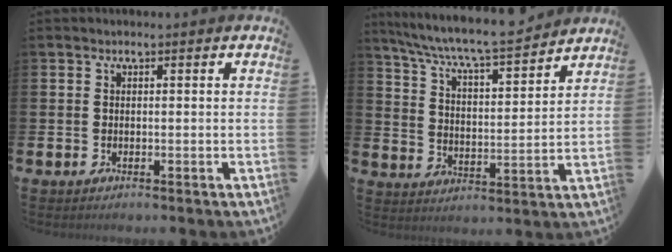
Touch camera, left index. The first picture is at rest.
{"total": 8.0, "force": [7.6, 0.4, 2.5], "torque": [-0.081, -0.055, 0.130]}